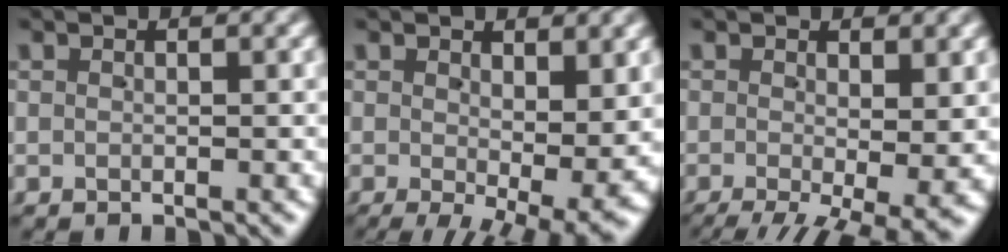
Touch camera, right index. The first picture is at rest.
{"total": 5.3, "force": [-1.5, 2.1, 4.7], "torque": [-0.064, -0.034, -0.006]}
{"total": 7.8, "force": [-4.9, 2.9, 5.3], "torque": [-0.076, -0.044, -0.051]}